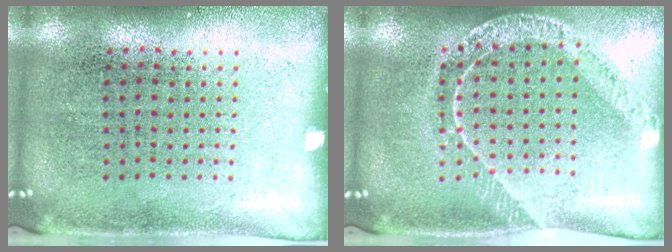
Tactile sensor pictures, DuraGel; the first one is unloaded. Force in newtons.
{"total": 1.6, "press": 1.5, "slide": 0.5}